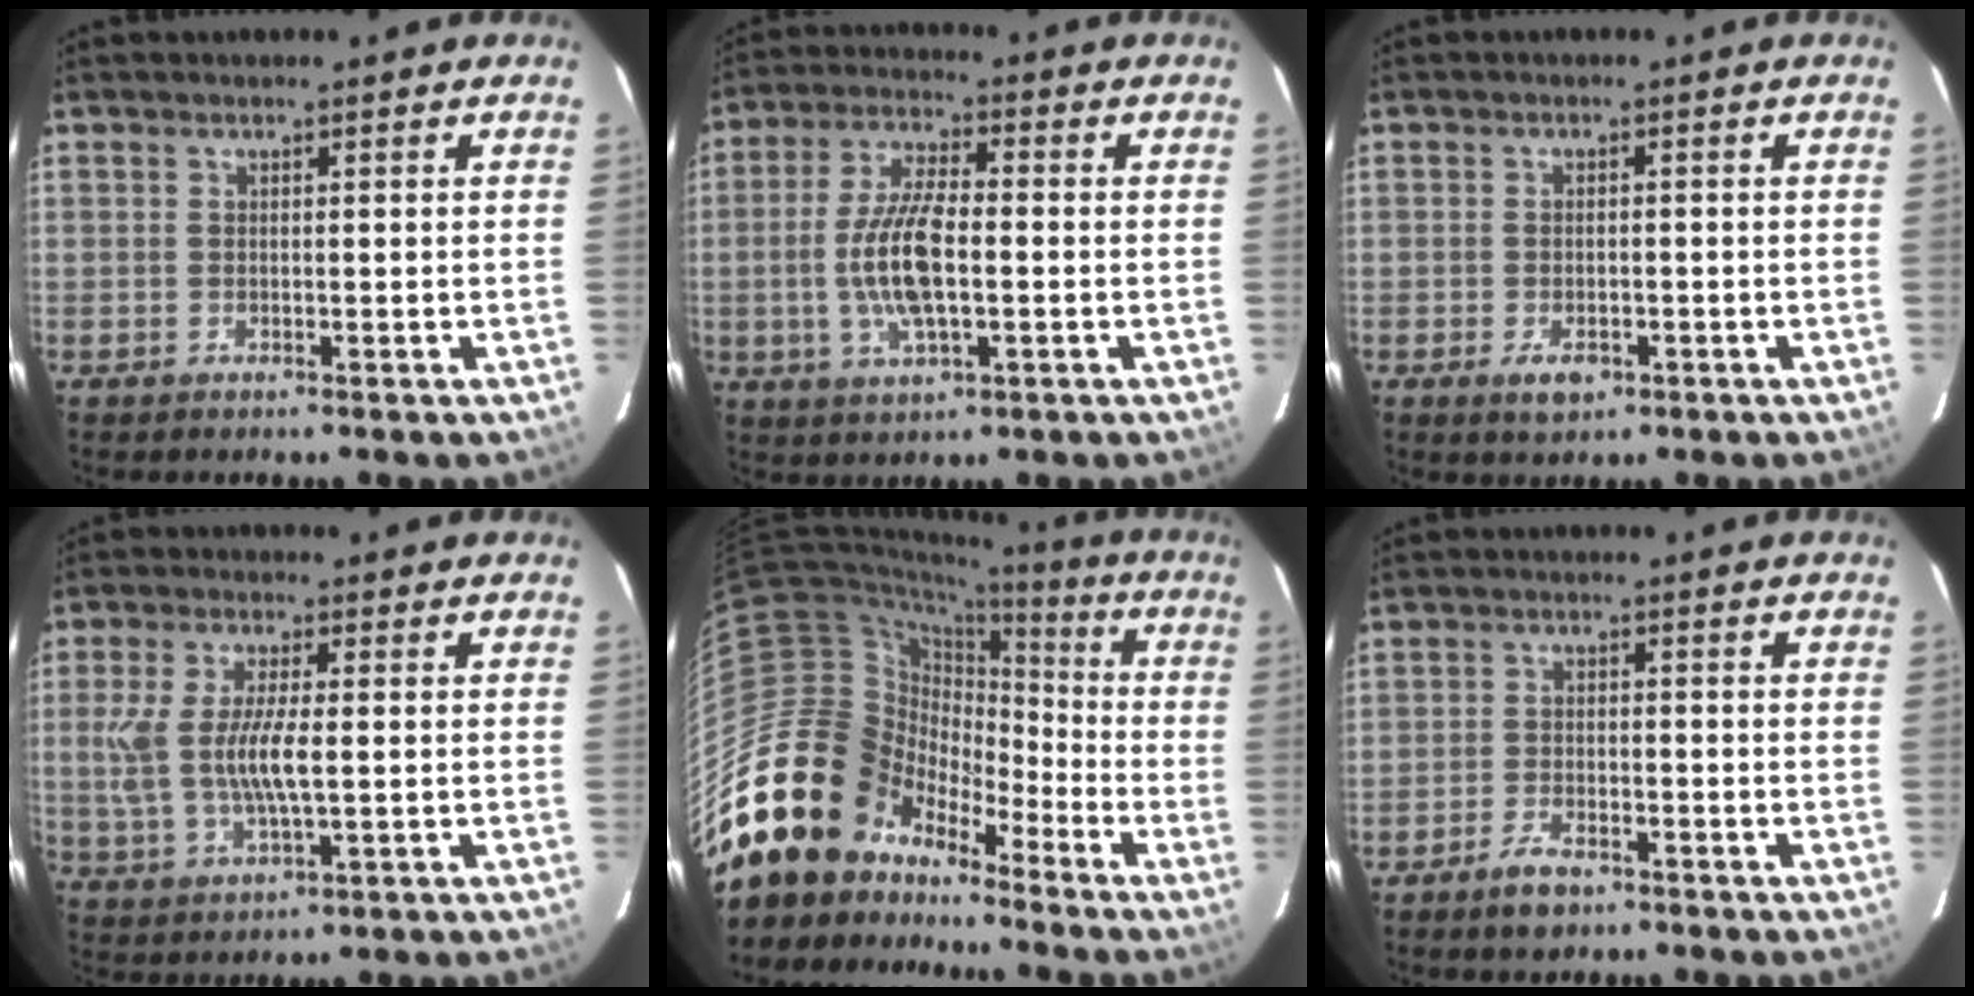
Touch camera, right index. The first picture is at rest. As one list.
[{"total": 11.2, "force": [-1.7, 3.8, 10.4], "torque": [-0.210, 0.003, -0.031]}, {"total": 3.8, "force": [-1.8, 2.1, 2.5], "torque": [-0.051, -0.006, -0.026]}, {"total": 9.3, "force": [-0.4, 2.5, 9.0], "torque": [-0.184, -0.002, -0.005]}, {"total": 20.2, "force": [-13.9, 13.1, 6.3], "torque": [-0.141, 0.034, -0.244]}, {"total": 4.8, "force": [-3.5, 2.2, 2.5], "torque": [-0.064, -0.001, -0.064]}]